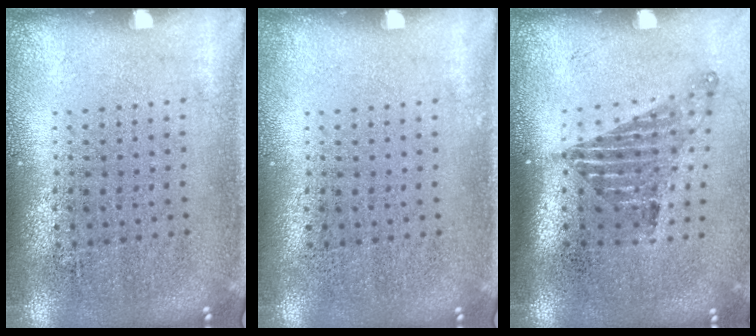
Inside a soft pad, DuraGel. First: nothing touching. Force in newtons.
{"total": 0.0}
{"total": 1.6, "press": 1.1, "slide": 1.2}